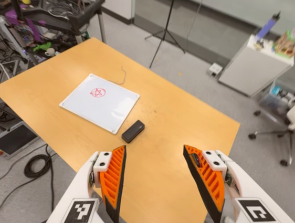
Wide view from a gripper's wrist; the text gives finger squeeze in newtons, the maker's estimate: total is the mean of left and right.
{"total": 0.0}